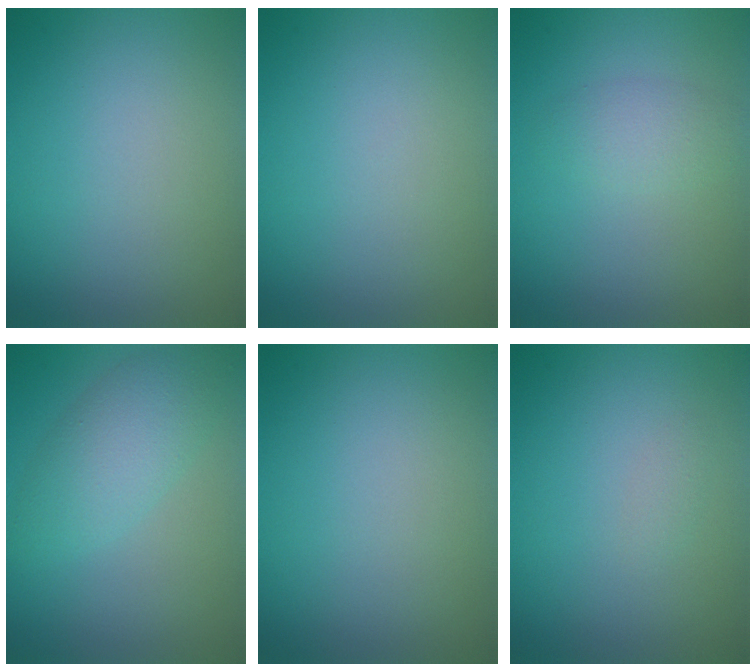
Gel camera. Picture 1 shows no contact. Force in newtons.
{"total": 0.0}
{"total": 1.9, "press": 1.9, "slide": 0.1}
{"total": 3.9, "press": 3.9, "slide": 0.0}
{"total": 0.0}
{"total": 0.6, "press": 0.6, "slide": 0.0}